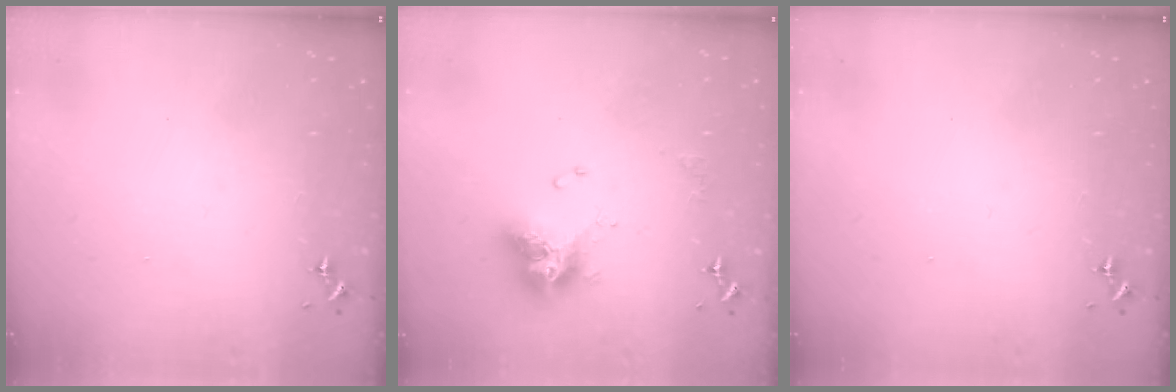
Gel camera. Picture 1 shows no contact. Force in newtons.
{"total": 12.9, "press": 12.8, "slide": 1.3}
{"total": 0.0}